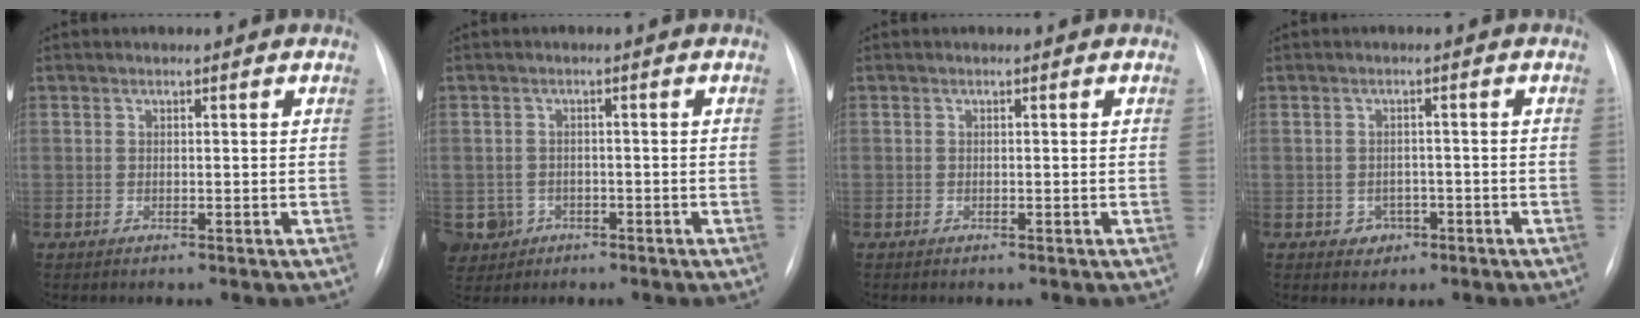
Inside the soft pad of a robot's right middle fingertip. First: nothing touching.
{"total": 5.3, "force": [-2.3, 4.7, 0.4], "torque": [-0.014, 0.006, -0.034]}
{"total": 0.0}
{"total": 2.6, "force": [-1.1, 2.2, 0.7], "torque": [-0.002, 0.009, -0.009]}